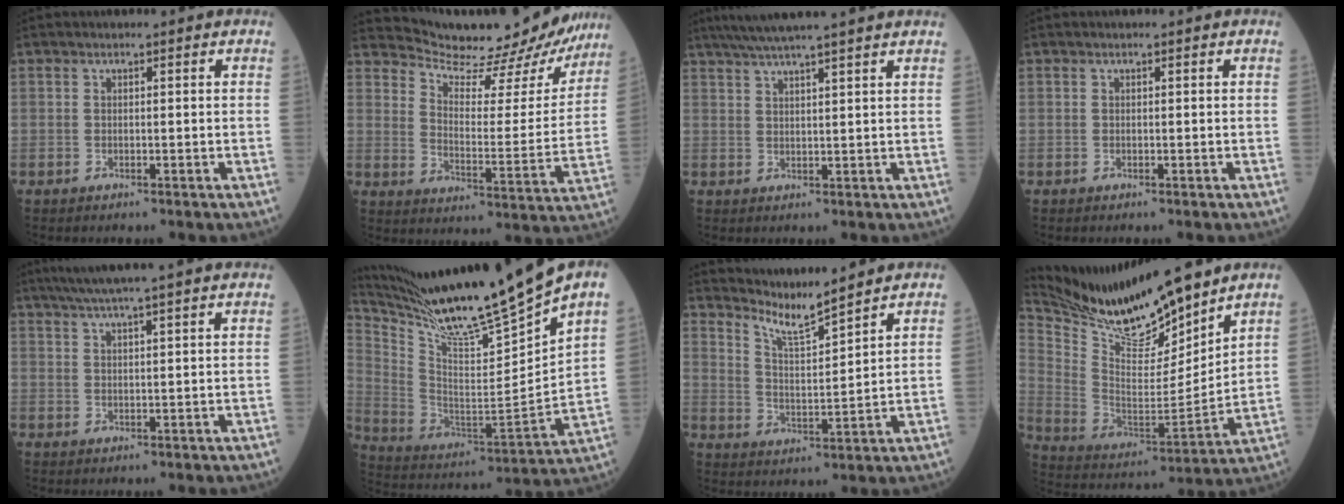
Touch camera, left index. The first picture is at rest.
{"total": 19.3, "force": [18.6, 3.5, 4.2], "torque": [-0.058, -0.047, 0.237]}
{"total": 10.6, "force": [8.9, -1.3, 5.5], "torque": [-0.092, 0.028, 0.123]}
{"total": 0.0}
{"total": 11.8, "force": [9.9, -1.0, 6.2], "torque": [-0.101, 0.028, 0.131]}
{"total": 23.1, "force": [18.8, -1.5, 13.4], "torque": [-0.238, -0.040, 0.327]}
{"total": 7.1, "force": [6.8, -1.5, 1.4], "torque": [-0.042, -0.015, 0.129]}
{"total": 17.8, "force": [16.3, 1.8, 6.9], "torque": [-0.148, -0.019, 0.300]}